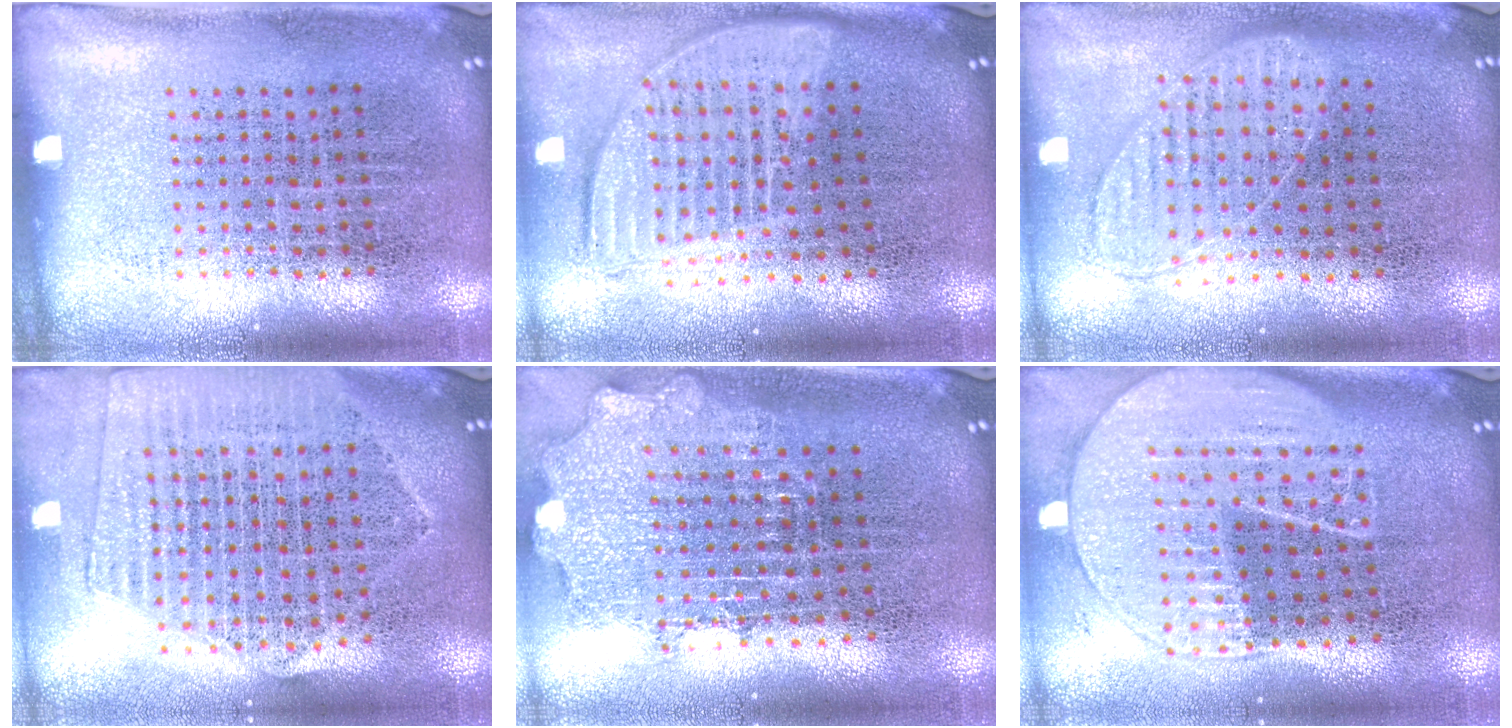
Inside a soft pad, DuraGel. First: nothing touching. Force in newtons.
{"total": 1.8, "press": 1.5, "slide": 1.0}
{"total": 0.9, "press": 0.9, "slide": 0.2}
{"total": 2.0, "press": 1.8, "slide": 0.9}
{"total": 2.0, "press": 1.6, "slide": 1.2}
{"total": 2.0, "press": 1.8, "slide": 0.8}